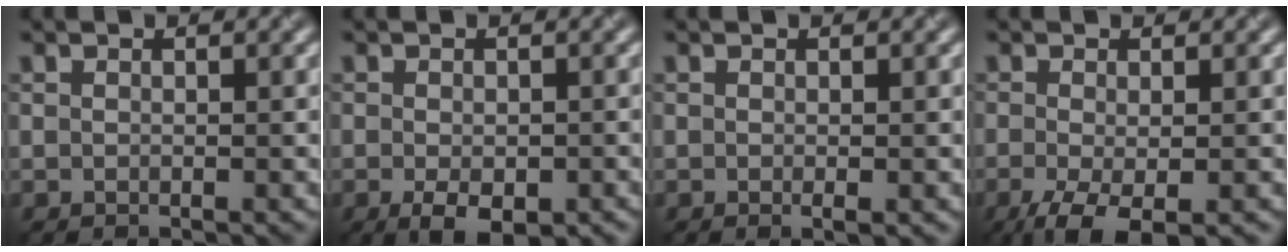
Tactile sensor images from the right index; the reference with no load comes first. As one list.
[{"total": 3.5, "force": [-1.5, 1.7, 2.7], "torque": [-0.041, -0.010, -0.017]}, {"total": 0.7, "force": [-0.1, 0.1, 0.7], "torque": [-0.010, -0.004, -0.001]}, {"total": 4.3, "force": [-2.0, 1.3, 3.5], "torque": [-0.074, -0.008, -0.038]}]